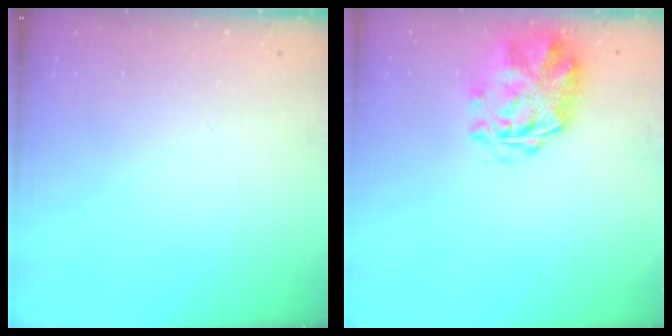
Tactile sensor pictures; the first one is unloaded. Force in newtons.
{"total": 3.3, "press": 2.9, "slide": 1.6}